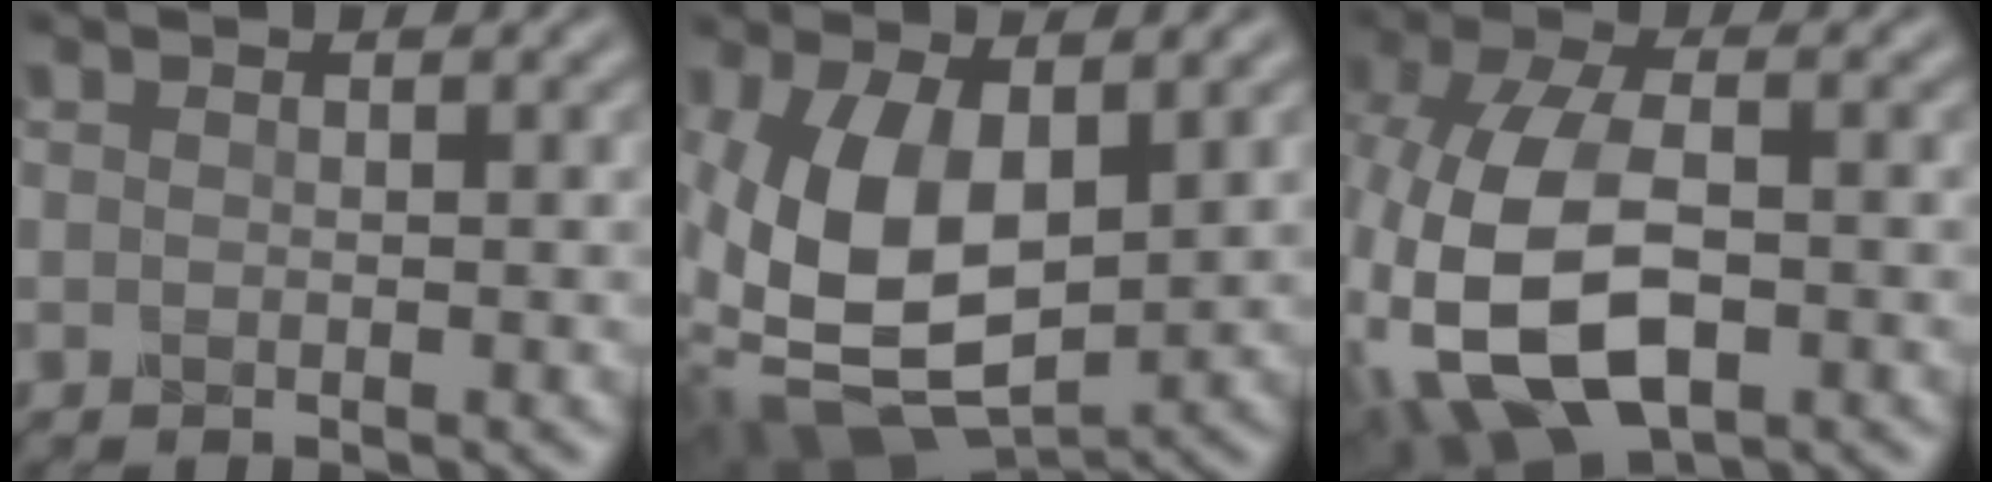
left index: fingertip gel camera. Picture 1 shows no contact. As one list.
[{"total": 9.7, "force": [0.8, 5.5, 7.9], "torque": [-0.199, -0.006, 0.021]}, {"total": 11.7, "force": [-2.5, 7.1, 9.0], "torque": [-0.221, -0.013, -0.040]}]